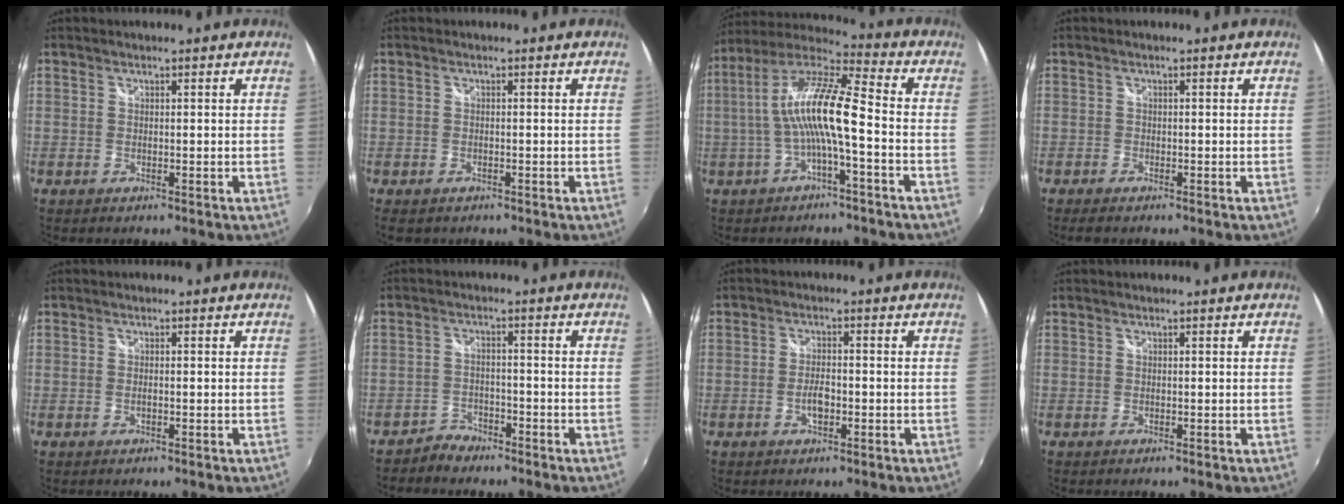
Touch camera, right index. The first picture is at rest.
{"total": 2.2, "force": [-1.2, 1.4, 1.1], "torque": [-0.024, -0.007, -0.018]}
{"total": 11.5, "force": [-2.3, 1.6, 11.2], "torque": [-0.225, 0.015, -0.039]}
{"total": 2.0, "force": [-1.6, 0.6, 0.9], "torque": [-0.022, -0.007, -0.029]}
{"total": 0.7, "force": [-0.2, 0.3, 0.6], "torque": [-0.014, -0.001, -0.004]}
{"total": 3.8, "force": [-3.3, 1.8, 0.3], "torque": [-0.018, 0.008, -0.062]}
{"total": 3.6, "force": [-1.3, 1.7, 2.9], "torque": [-0.058, 0.000, -0.024]}
{"total": 0.0}